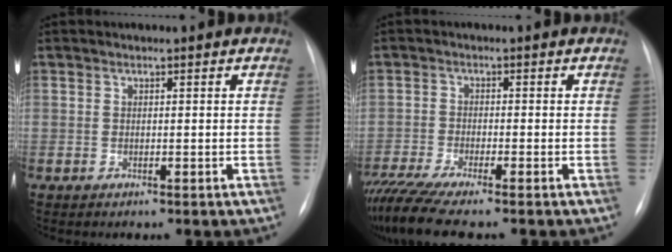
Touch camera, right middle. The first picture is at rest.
{"total": 8.7, "force": [-7.3, -0.2, 4.7], "torque": [-0.085, -0.024, -0.124]}